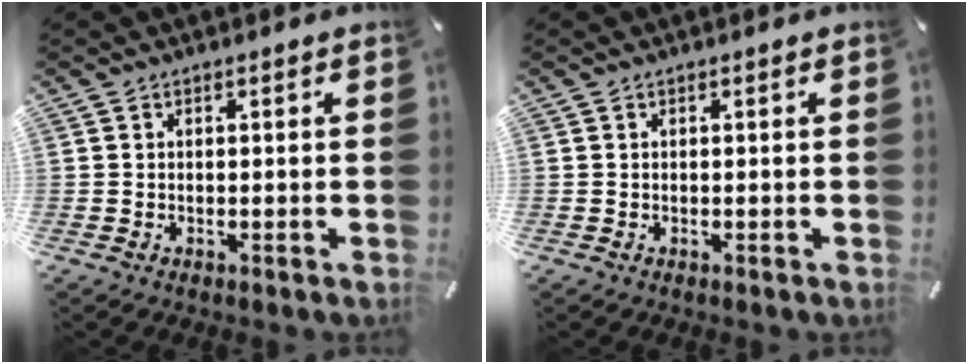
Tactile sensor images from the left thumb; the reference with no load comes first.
{"total": 0.0}